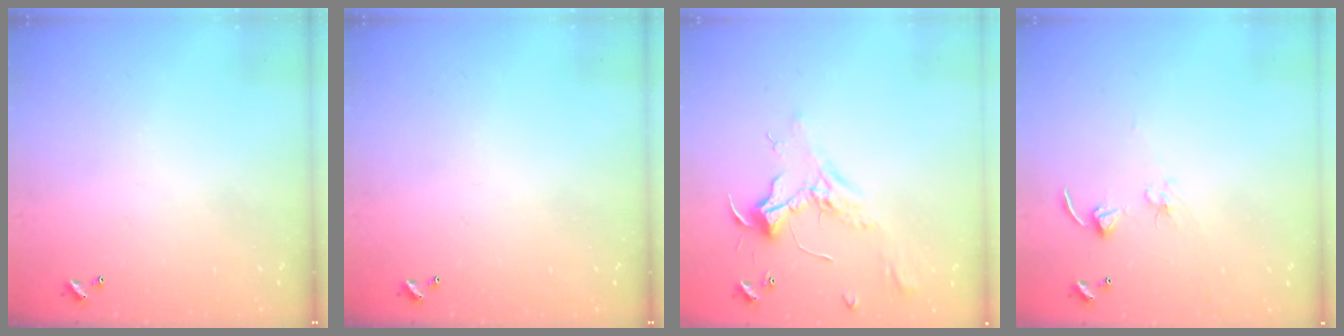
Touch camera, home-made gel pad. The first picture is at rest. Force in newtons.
{"total": 0.0}
{"total": 2.4, "press": 2.3, "slide": 0.8}
{"total": 2.7, "press": 2.7, "slide": 0.2}